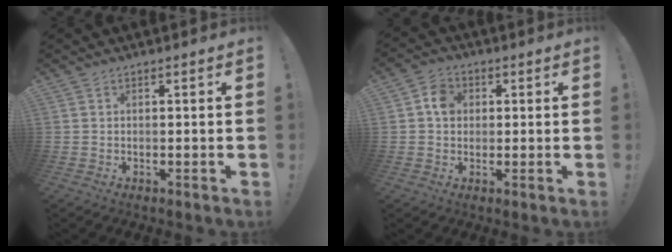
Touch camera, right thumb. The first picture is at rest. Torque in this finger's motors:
{"motor_torque": [0.01, 0.03, 0.12, 0.22, 0.01]}